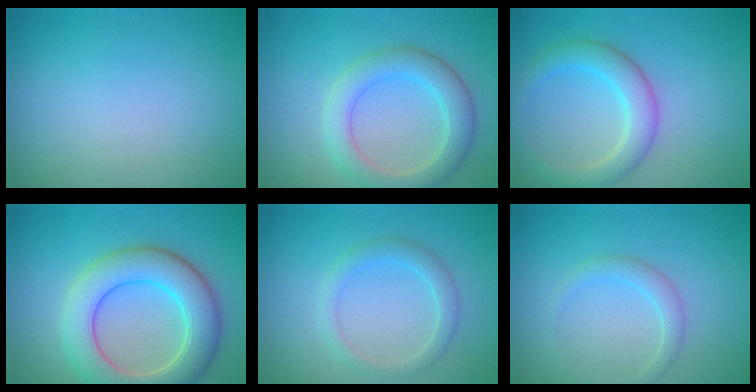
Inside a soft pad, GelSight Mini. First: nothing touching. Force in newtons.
{"total": 4.1, "press": 4.1, "slide": 0.1}
{"total": 3.7, "press": 3.7, "slide": 0.1}
{"total": 7.2, "press": 7.2, "slide": 0.6}
{"total": 2.0, "press": 2.0, "slide": 0.3}
{"total": 1.5, "press": 1.5, "slide": 0.1}